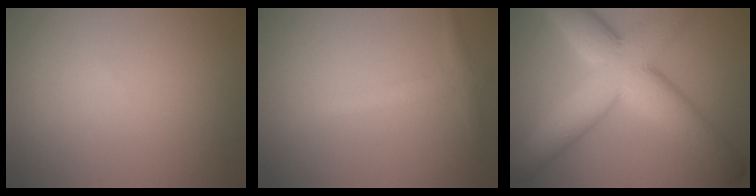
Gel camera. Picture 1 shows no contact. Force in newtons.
{"total": 1.7, "press": 1.7, "slide": 0.1}
{"total": 11.7, "press": 11.7, "slide": 0.6}